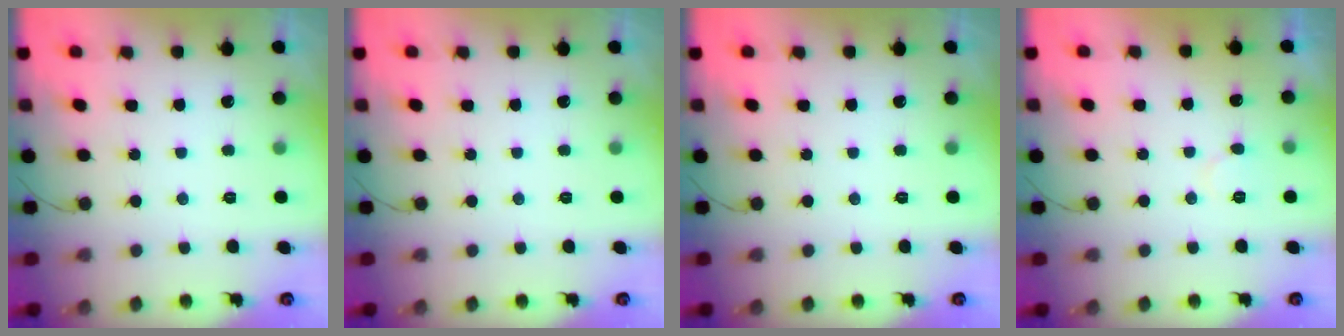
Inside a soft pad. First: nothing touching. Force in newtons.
{"total": 0.0}
{"total": 0.0}
{"total": 5.6, "press": 5.6, "slide": 0.5}